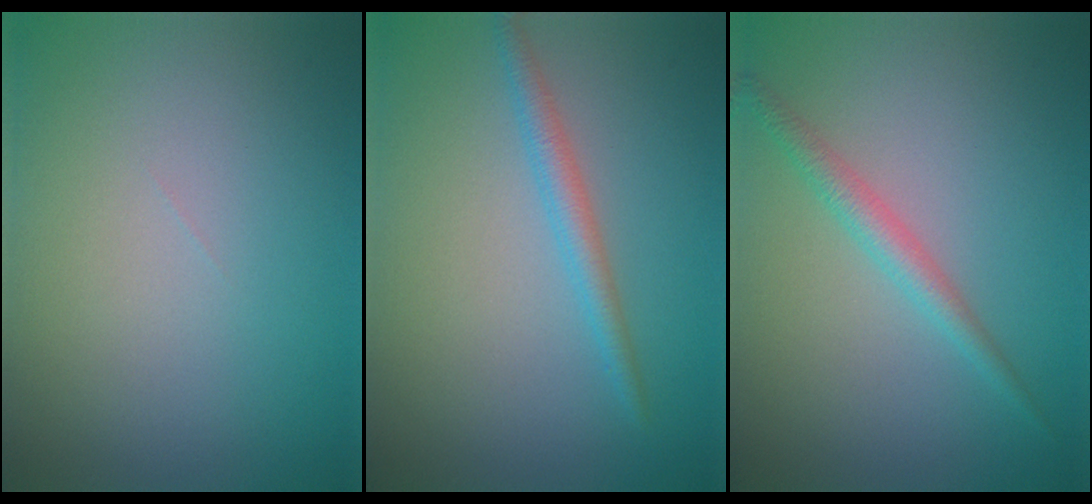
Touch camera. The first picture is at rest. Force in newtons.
{"total": 2.0, "press": 2.0, "slide": 0.1}
{"total": 2.1, "press": 2.1, "slide": 0.0}